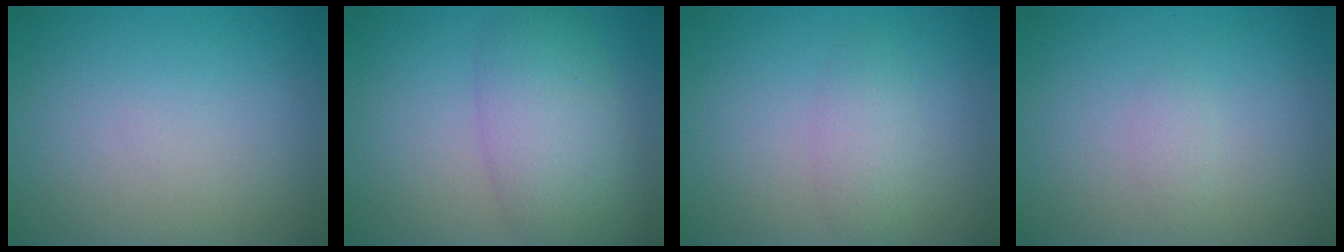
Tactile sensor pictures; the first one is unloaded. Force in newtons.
{"total": 5.8, "press": 5.8, "slide": 0.2}
{"total": 2.0, "press": 2.0, "slide": 0.0}
{"total": 0.8, "press": 0.8, "slide": 0.1}